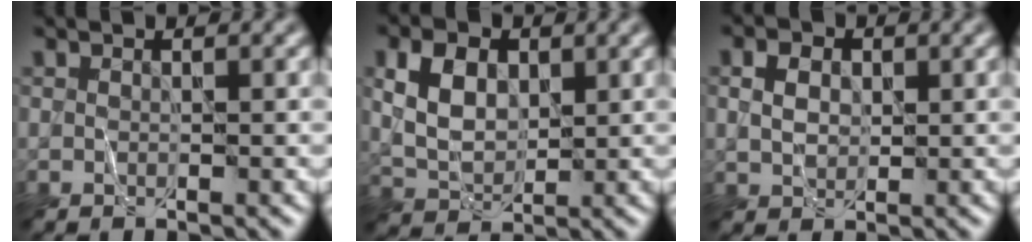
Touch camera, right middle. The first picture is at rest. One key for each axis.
{"total": 4.9, "fx": 1.2, "fy": 3.2, "fz": 3.5, "tx": -0.073, "ty": 0.003, "tz": 0.021}
{"total": 2.7, "fx": 0.6, "fy": 1.9, "fz": 1.8, "tx": -0.034, "ty": 0.002, "tz": 0.011}